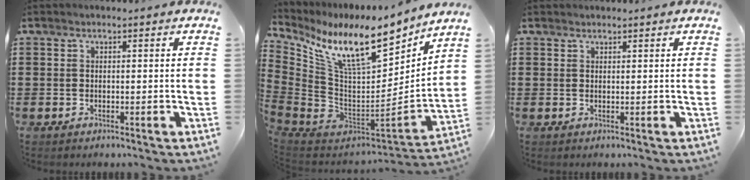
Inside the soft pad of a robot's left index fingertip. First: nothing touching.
{"total": 14.5, "force": [9.7, 4.1, 10.0], "torque": [-0.214, -0.075, 0.164]}
{"total": 0.9, "force": [0.9, 0.2, 0.0], "torque": [-0.002, 0.000, 0.018]}